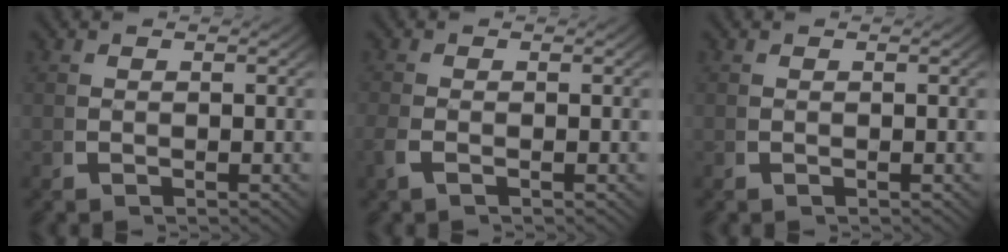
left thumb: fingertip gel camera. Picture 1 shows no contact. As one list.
[{"total": 1.1, "force": [-0.5, 0.3, 0.9], "torque": [-0.028, -0.003, -0.009]}, {"total": 0.0}]